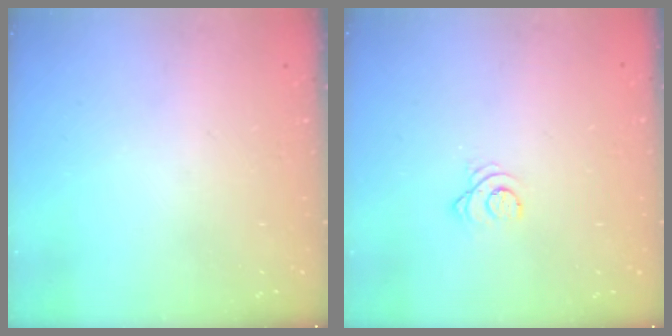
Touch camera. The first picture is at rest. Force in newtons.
{"total": 2.9, "press": 2.9, "slide": 0.4}